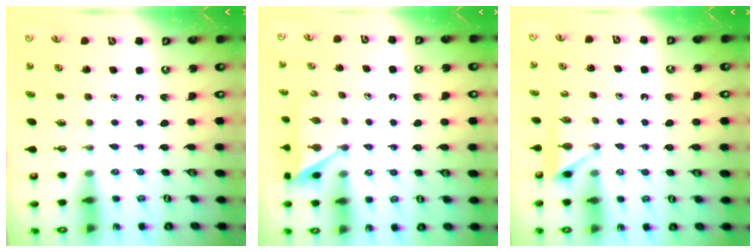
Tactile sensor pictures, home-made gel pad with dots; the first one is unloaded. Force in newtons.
{"total": 4.9, "press": 4.9, "slide": 0.2}
{"total": 3.0, "press": 2.9, "slide": 0.4}